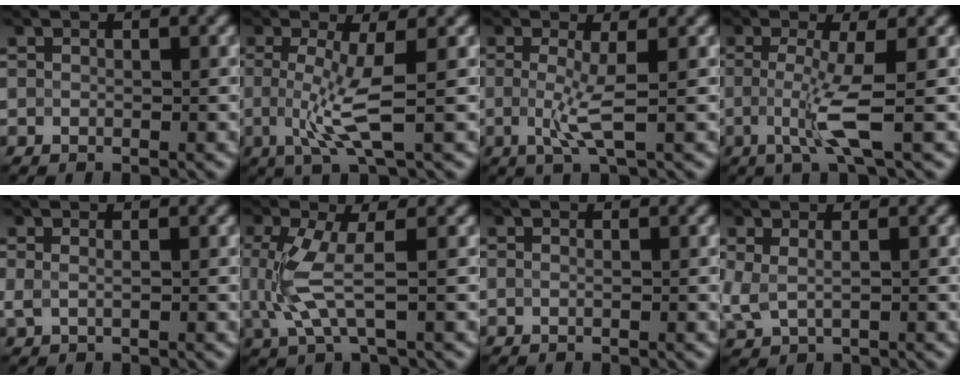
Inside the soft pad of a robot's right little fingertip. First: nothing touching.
{"total": 4.1, "force": [-0.6, 0.6, 4.0], "torque": [-0.084, -0.007, -0.010]}
{"total": 2.7, "force": [-0.5, 0.3, 2.6], "torque": [-0.056, -0.005, -0.008]}
{"total": 3.5, "force": [-0.9, 0.2, 3.4], "torque": [-0.073, -0.005, -0.020]}
{"total": 1.2, "force": [0.8, 0.5, 0.8], "torque": [-0.013, -0.002, 0.004]}
{"total": 3.9, "force": [-0.2, 0.9, 3.8], "torque": [-0.103, -0.004, 0.001]}
{"total": 0.7, "force": [0.5, 0.4, 0.4], "torque": [0.000, -0.004, -0.005]}
{"total": 1.7, "force": [0.9, 0.7, 1.2], "torque": [-0.024, 0.003, 0.019]}